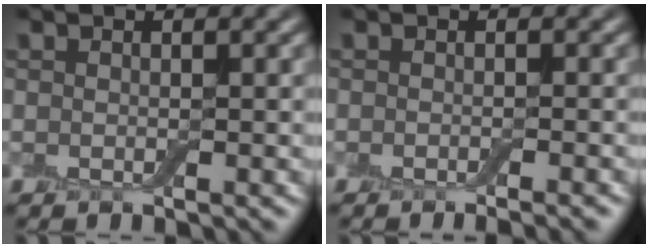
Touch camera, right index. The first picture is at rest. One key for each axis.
{"total": 1.9, "fx": -1.3, "fy": 0.3, "fz": 1.3, "tx": -0.011, "ty": -0.002, "tz": -0.017}